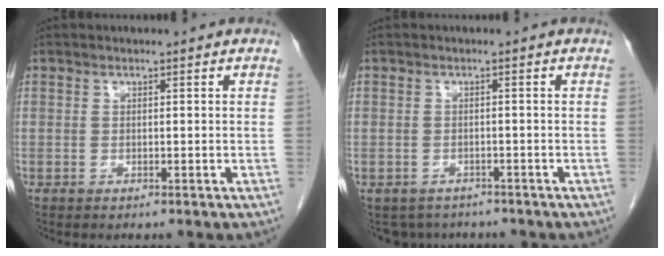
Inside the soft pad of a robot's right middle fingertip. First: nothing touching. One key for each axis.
{"total": 4.0, "fx": -3.5, "fy": 2.1, "fz": 0.1, "tx": 0.004, "ty": 0.003, "tz": -0.049}